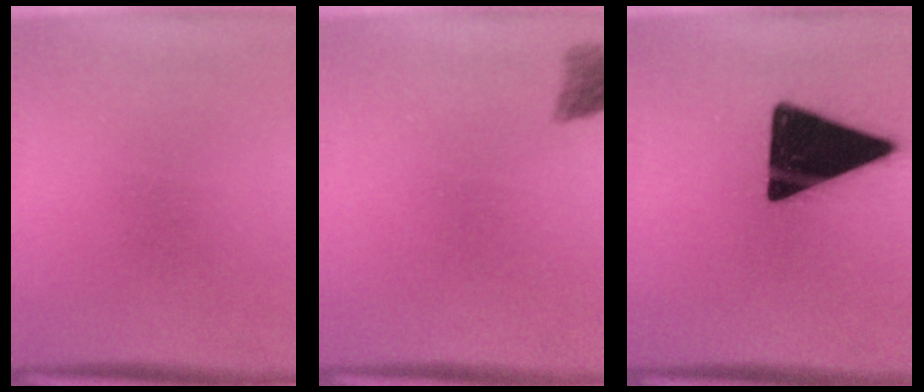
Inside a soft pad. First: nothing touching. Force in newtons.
{"total": 2.8}
{"total": 19.9}